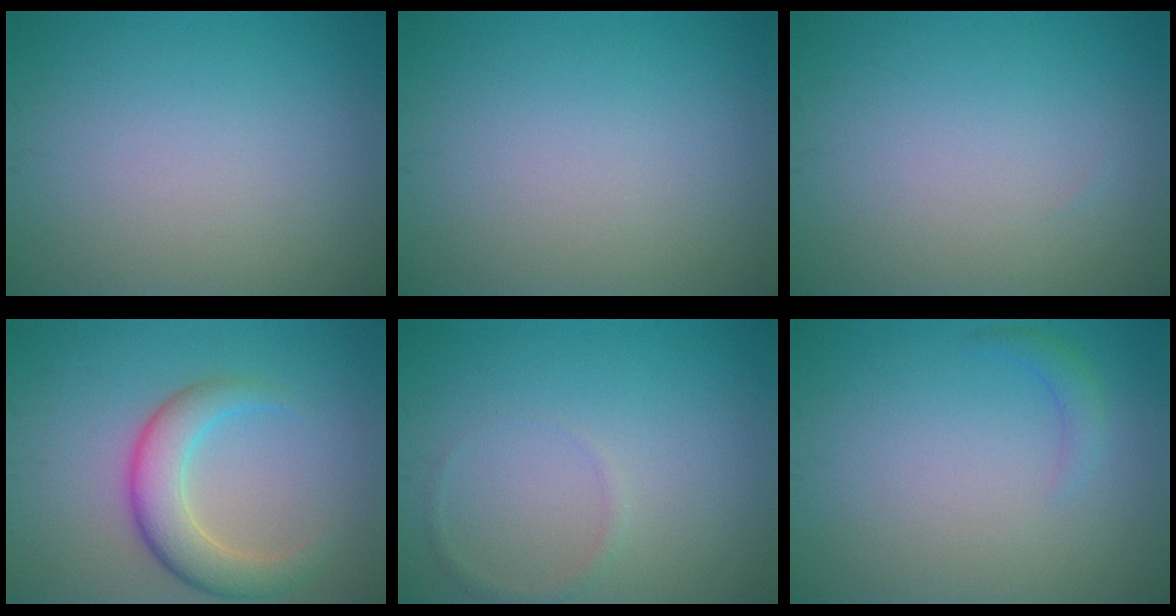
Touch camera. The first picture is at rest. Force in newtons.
{"total": 0.0}
{"total": 0.0}
{"total": 4.8, "press": 4.8, "slide": 0.1}
{"total": 0.8, "press": 0.8, "slide": 0.0}
{"total": 1.2, "press": 1.2, "slide": 0.2}